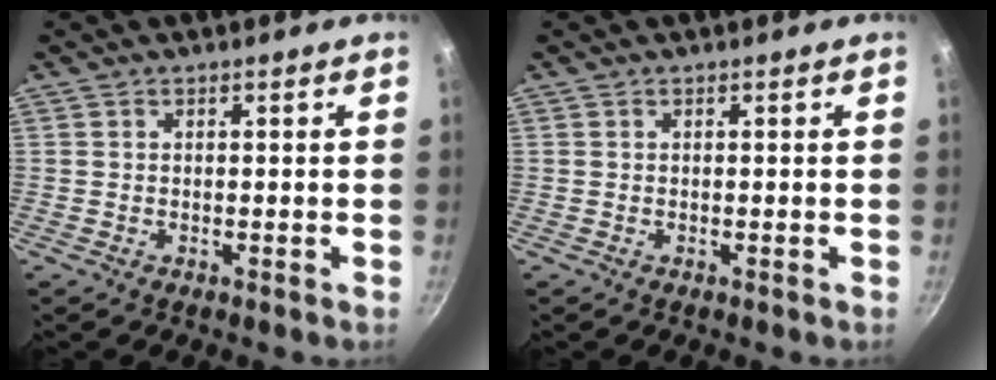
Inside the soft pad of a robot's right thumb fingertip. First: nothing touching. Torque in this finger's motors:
{"motor_torque": [-0.60, 0.39, 0.28, -0.18, 0.00]}